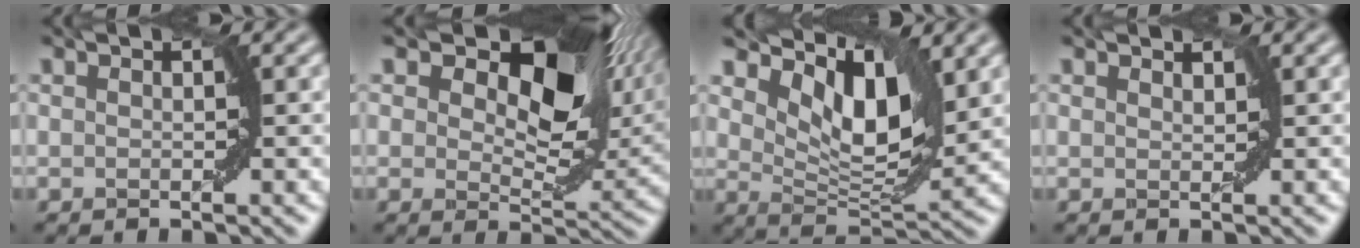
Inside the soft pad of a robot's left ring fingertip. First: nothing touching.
{"total": 13.1, "force": [5.8, 7.0, 9.5], "torque": [-0.126, 0.006, 0.089]}
{"total": 7.8, "force": [3.9, 3.6, 5.7], "torque": [-0.095, -0.005, 0.067]}
{"total": 0.7, "force": [0.7, 0.1, 0.0], "torque": [0.002, -0.002, 0.014]}